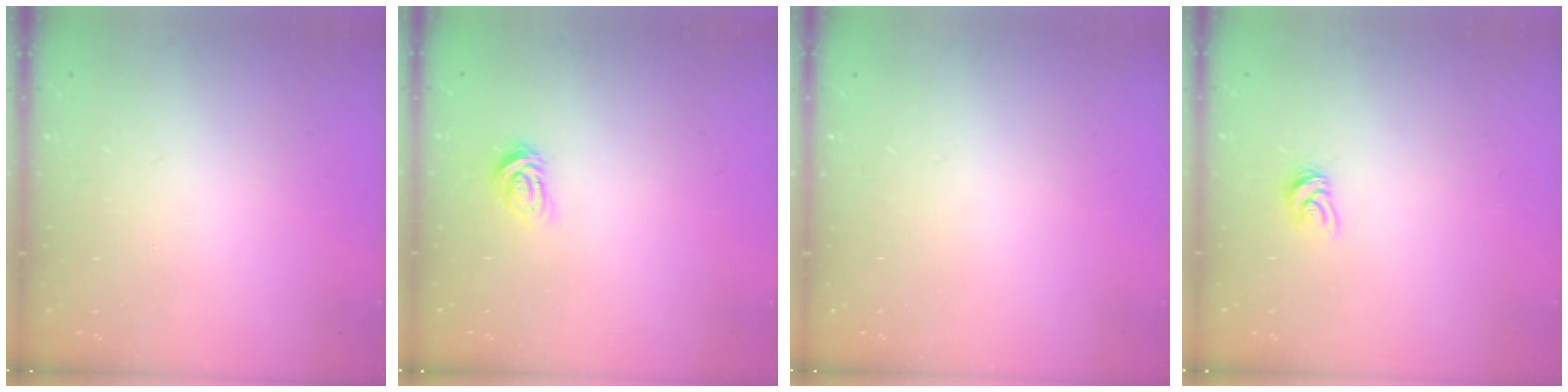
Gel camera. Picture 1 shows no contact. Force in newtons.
{"total": 3.7, "press": 3.6, "slide": 0.6}
{"total": 0.0}
{"total": 4.5, "press": 4.5, "slide": 0.3}